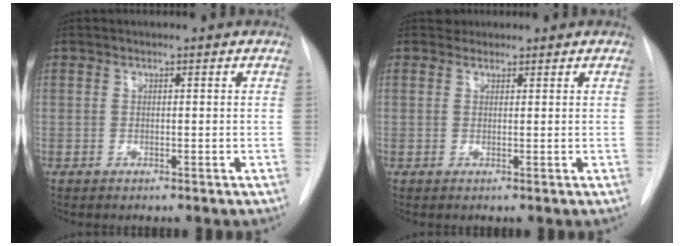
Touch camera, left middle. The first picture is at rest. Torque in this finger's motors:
{"motor_torque": [0.07, -0.07, 0.00, -0.01]}